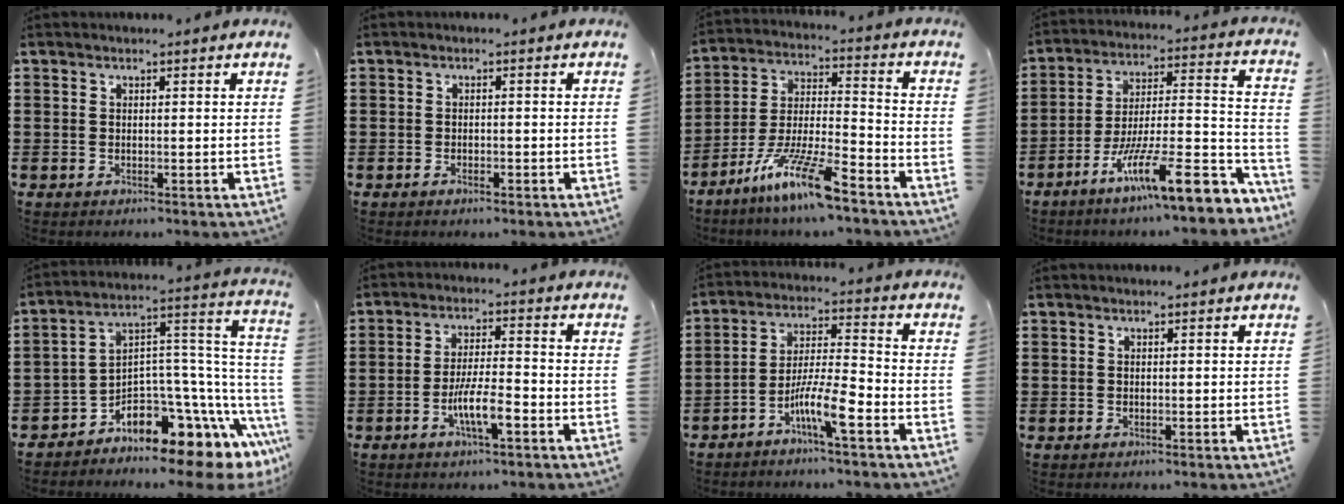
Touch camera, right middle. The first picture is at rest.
{"total": 1.3, "force": [-1.0, 0.6, 0.8], "torque": [-0.017, -0.001, -0.019]}
{"total": 11.6, "force": [-8.6, 1.3, 7.7], "torque": [-0.159, 0.008, -0.170]}
{"total": 13.8, "force": [-8.9, 2.0, 10.4], "torque": [-0.152, 0.008, -0.156]}
{"total": 7.0, "force": [-5.7, 2.3, 3.3], "torque": [-0.084, -0.042, -0.123]}
{"total": 6.2, "force": [-2.7, 1.4, 5.4], "torque": [-0.108, -0.004, -0.054]}
{"total": 7.6, "force": [-4.7, 1.0, 5.9], "torque": [-0.116, -0.003, -0.090]}
{"total": 0.0}